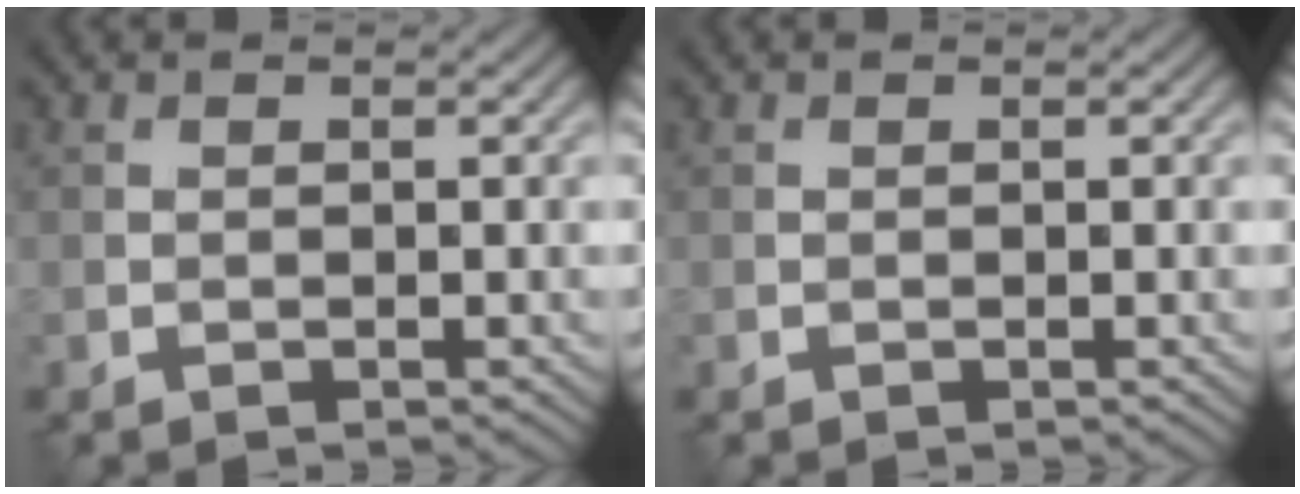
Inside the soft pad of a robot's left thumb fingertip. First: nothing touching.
{"total": 0.0}